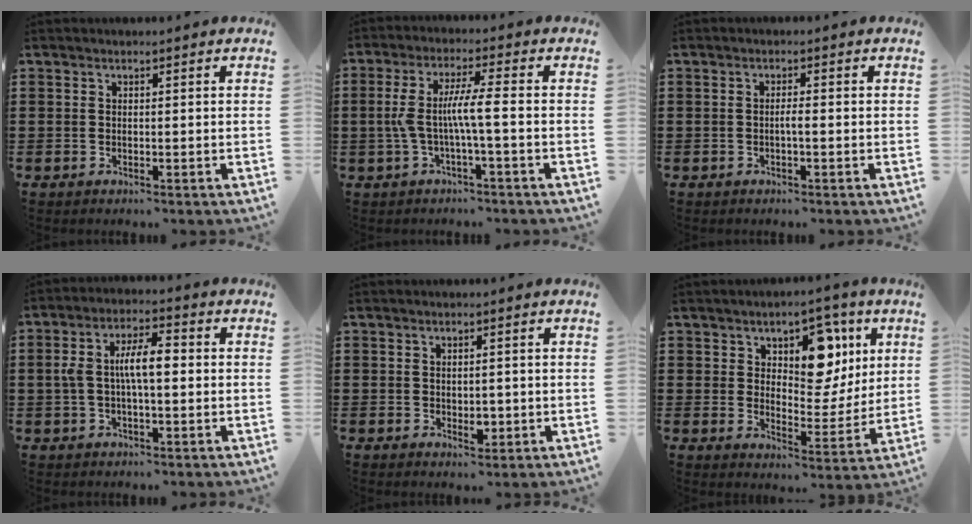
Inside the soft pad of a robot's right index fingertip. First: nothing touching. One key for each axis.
{"total": 6.4, "fx": -1.0, "fy": 0.2, "fz": 6.3, "tx": -0.135, "ty": -0.009, "tz": -0.030}
{"total": 1.3, "fx": -0.4, "fy": 0.1, "fz": 1.2, "tx": -0.023, "ty": -0.002, "tz": -0.008}
{"total": 7.1, "fx": 0.3, "fy": 2.6, "fz": 6.6, "tx": -0.134, "ty": 0.005, "tz": 0.000}
{"total": 2.2, "fx": -0.1, "fy": 1.3, "fz": 1.8, "tx": -0.024, "ty": -0.004, "tz": -0.002}
{"total": 9.2, "fx": 4.9, "fy": 5.6, "fz": 5.3, "tx": -0.090, "ty": -0.015, "tz": 0.083}